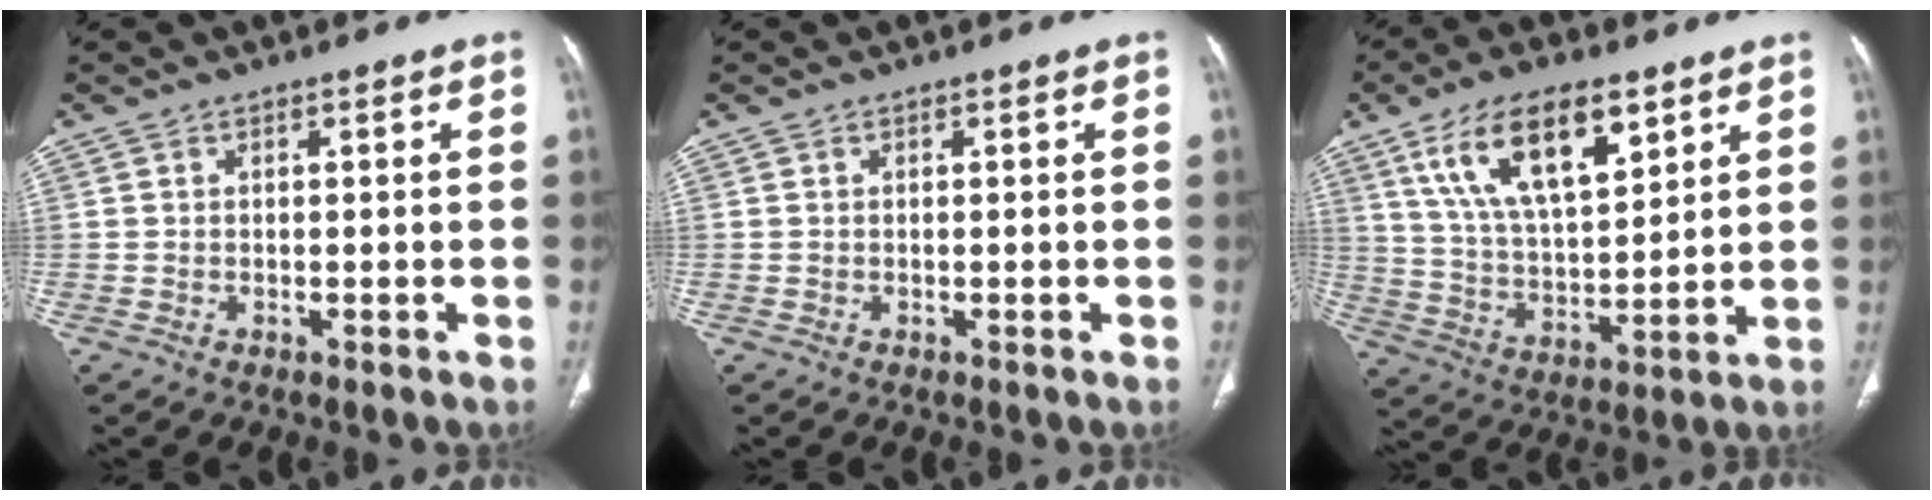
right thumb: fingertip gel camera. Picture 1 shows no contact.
{"total": 0.0}
{"total": 17.4, "force": [9.0, 7.6, 12.8], "torque": [-0.203, -0.030, 0.171]}